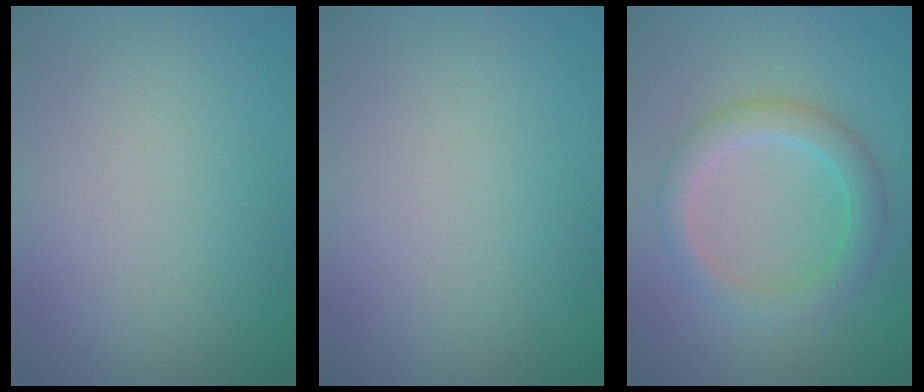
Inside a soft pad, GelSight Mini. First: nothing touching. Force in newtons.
{"total": 0.0}
{"total": 3.3, "press": 3.3, "slide": 0.1}